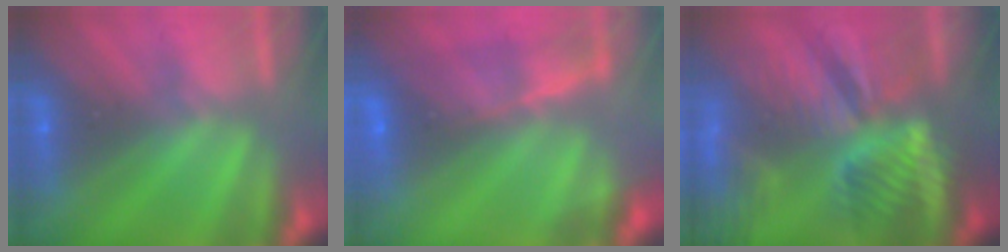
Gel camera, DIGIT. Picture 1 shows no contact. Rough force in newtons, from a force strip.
{"total": 10.2}
{"total": 8.5}